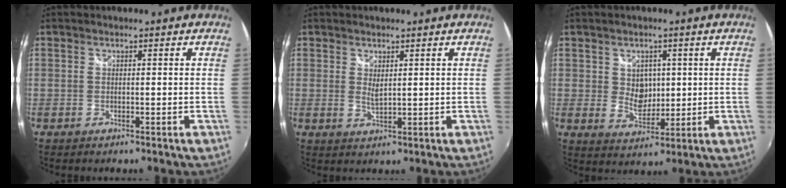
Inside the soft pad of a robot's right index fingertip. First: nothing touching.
{"total": 2.2, "force": [0.9, 0.9, 1.8], "torque": [-0.031, -0.005, 0.015]}
{"total": 5.4, "force": [1.1, 4.3, 3.1], "torque": [-0.048, -0.002, 0.025]}